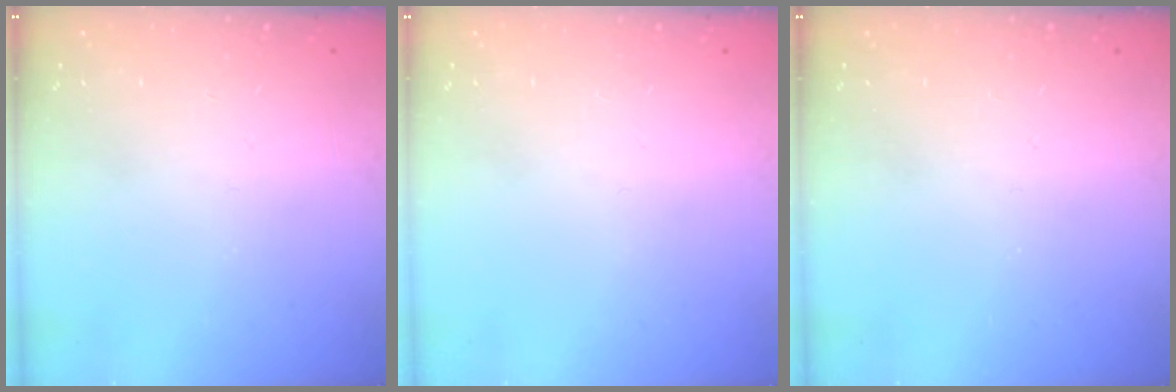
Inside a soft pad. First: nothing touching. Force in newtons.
{"total": 0.0}
{"total": 0.0}